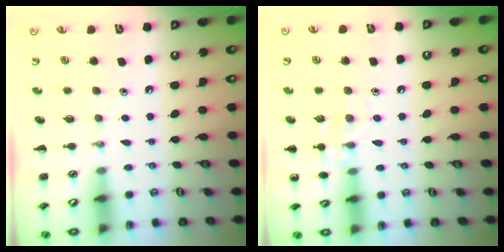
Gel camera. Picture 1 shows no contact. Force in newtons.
{"total": 8.4, "press": 8.2, "slide": 1.6}